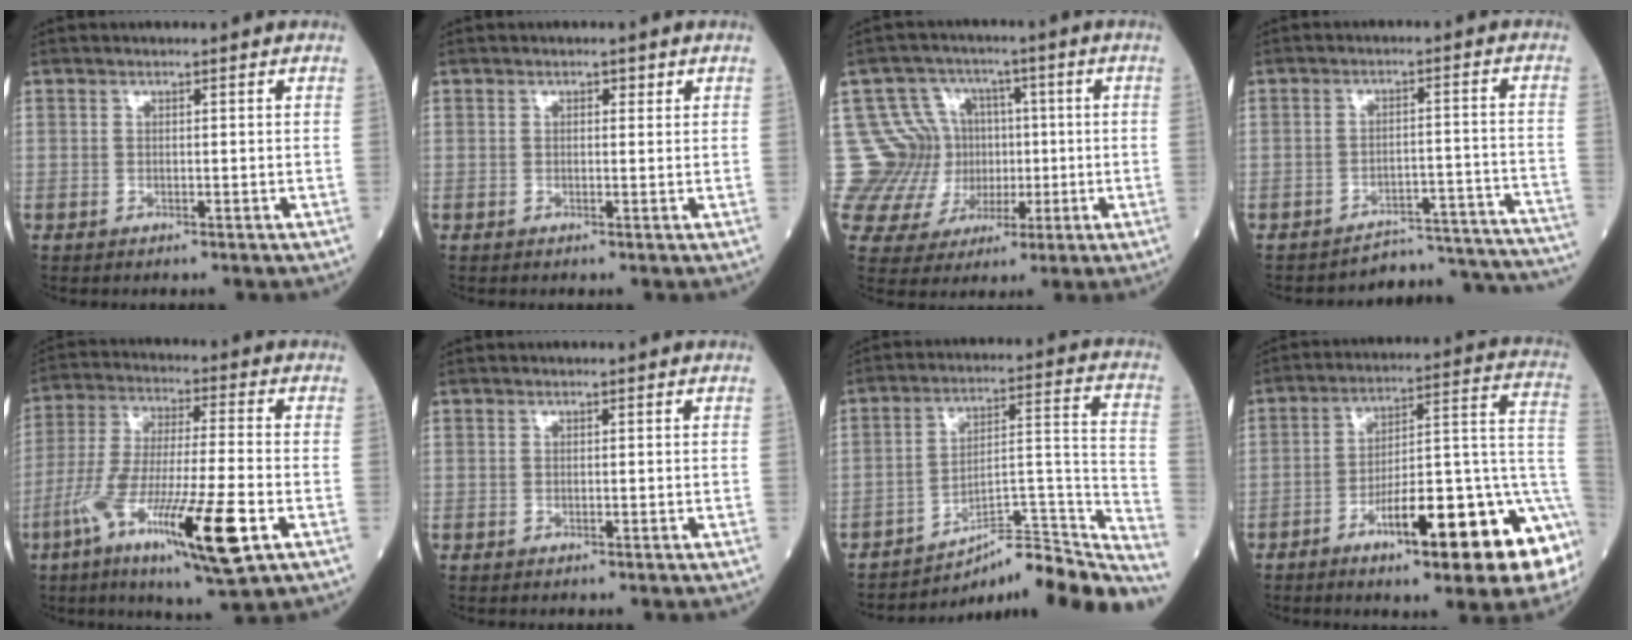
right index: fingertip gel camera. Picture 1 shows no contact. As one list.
[{"total": 0.8, "force": [0.4, 0.5, 0.5], "torque": [-0.004, 0.002, 0.005]}, {"total": 15.8, "force": [1.2, 14.7, 5.5], "torque": [-0.127, 0.061, 0.048]}, {"total": 15.4, "force": [-15.4, 0.8, 0.1], "torque": [0.032, 0.038, -0.188]}, {"total": 17.6, "force": [-7.4, 1.5, 15.9], "torque": [-0.299, -0.034, -0.129]}, {"total": 0.0}, {"total": 19.0, "force": [-17.7, 1.0, 6.8], "torque": [-0.048, 0.050, -0.256]}, {"total": 18.8, "force": [-8.3, 2.9, 16.6], "torque": [-0.174, 0.023, -0.117]}]